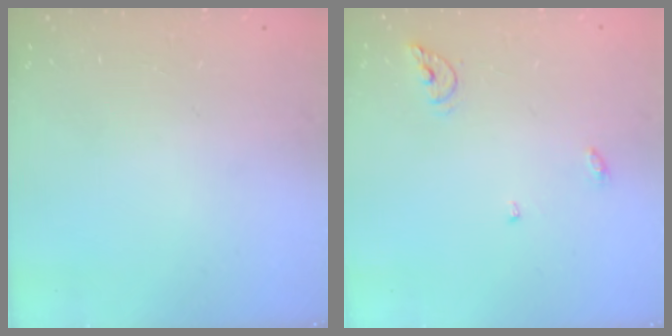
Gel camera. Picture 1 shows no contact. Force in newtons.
{"total": 5.8, "press": 5.8, "slide": 0.4}